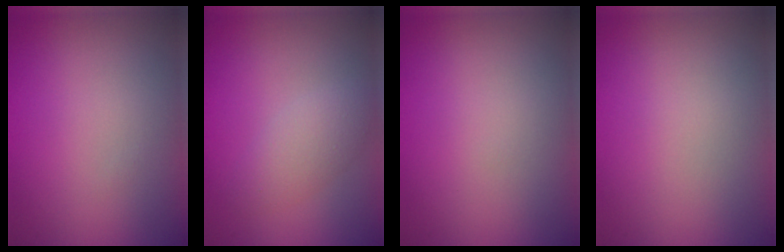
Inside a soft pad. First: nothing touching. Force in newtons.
{"total": 2.5, "press": 2.5, "slide": 0.0}
{"total": 0.0}
{"total": 0.0}